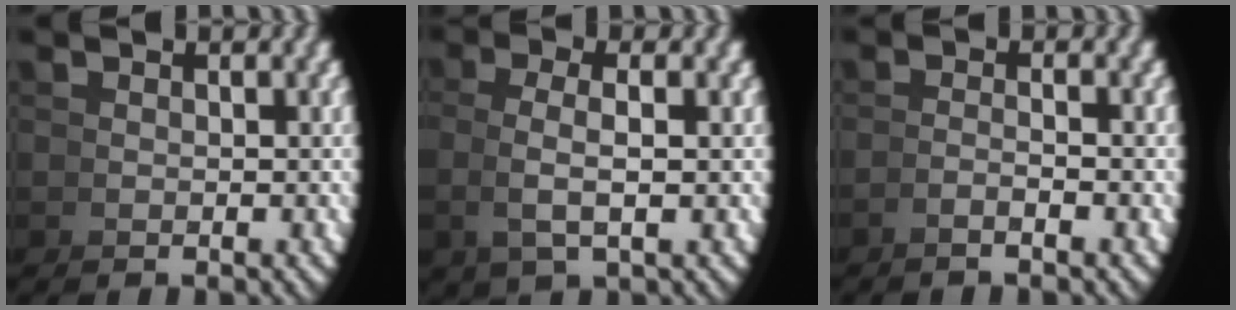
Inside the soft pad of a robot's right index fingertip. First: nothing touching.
{"total": 2.8, "force": [0.8, 0.0, 2.7], "torque": [-0.050, 0.007, 0.022]}
{"total": 1.9, "force": [-1.1, -1.4, 0.6], "torque": [-0.002, 0.009, -0.023]}